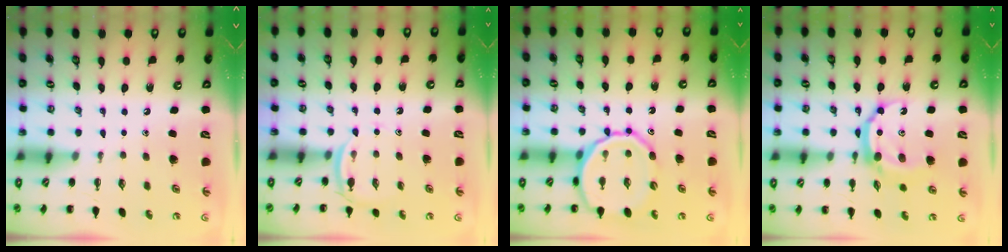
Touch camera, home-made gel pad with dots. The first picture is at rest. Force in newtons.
{"total": 4.7, "press": 4.5, "slide": 1.4}
{"total": 15.4, "press": 15.1, "slide": 3.0}
{"total": 9.7, "press": 9.7, "slide": 0.4}